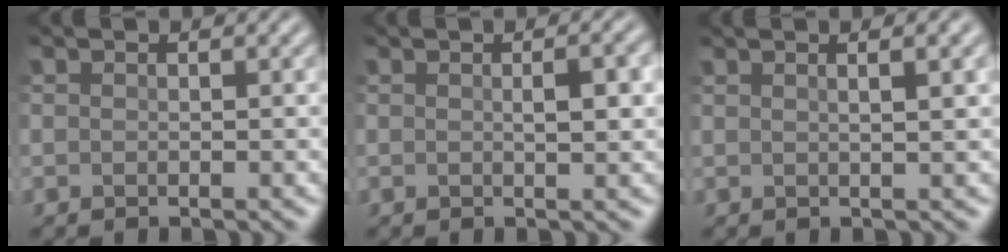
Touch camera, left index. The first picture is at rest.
{"total": 2.6, "force": [0.3, 0.6, 2.5], "torque": [-0.035, 0.004, 0.003]}
{"total": 5.7, "force": [2.5, 2.5, 4.5], "torque": [-0.029, 0.035, 0.002]}